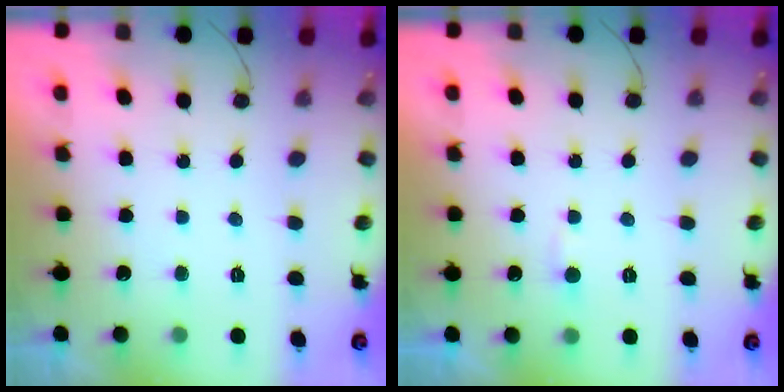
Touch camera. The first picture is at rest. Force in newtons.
{"total": 2.7, "press": 2.7, "slide": 0.4}